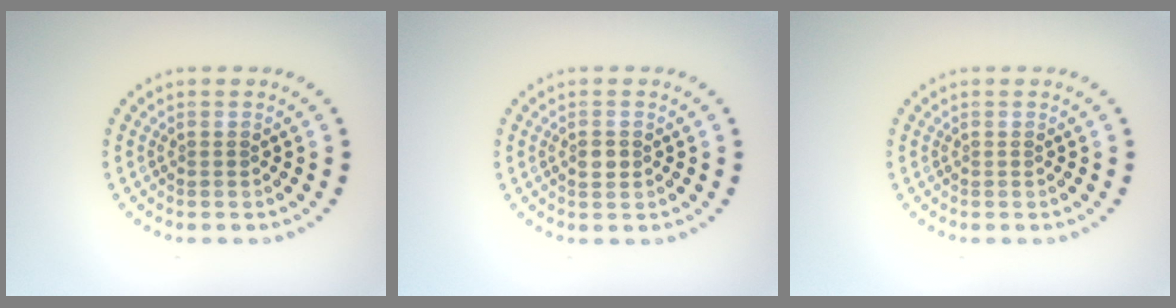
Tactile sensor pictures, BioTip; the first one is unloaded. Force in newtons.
{"total": 1.1, "press": 1.1, "slide": 0.2}
{"total": 0.0}